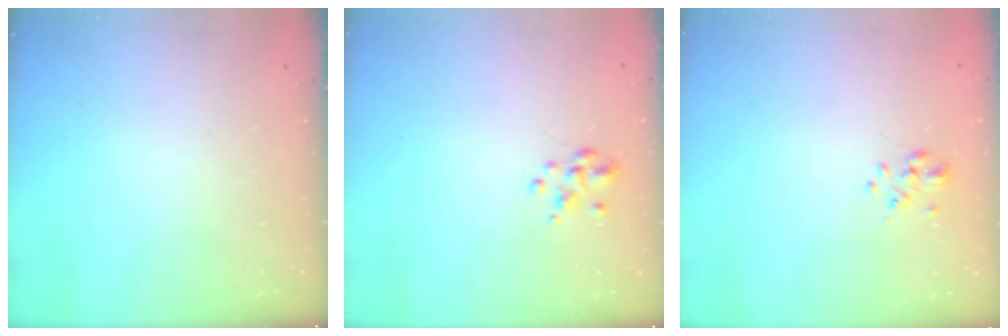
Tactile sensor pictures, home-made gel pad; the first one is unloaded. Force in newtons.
{"total": 2.5, "press": 2.4, "slide": 0.7}
{"total": 1.9, "press": 1.7, "slide": 0.8}